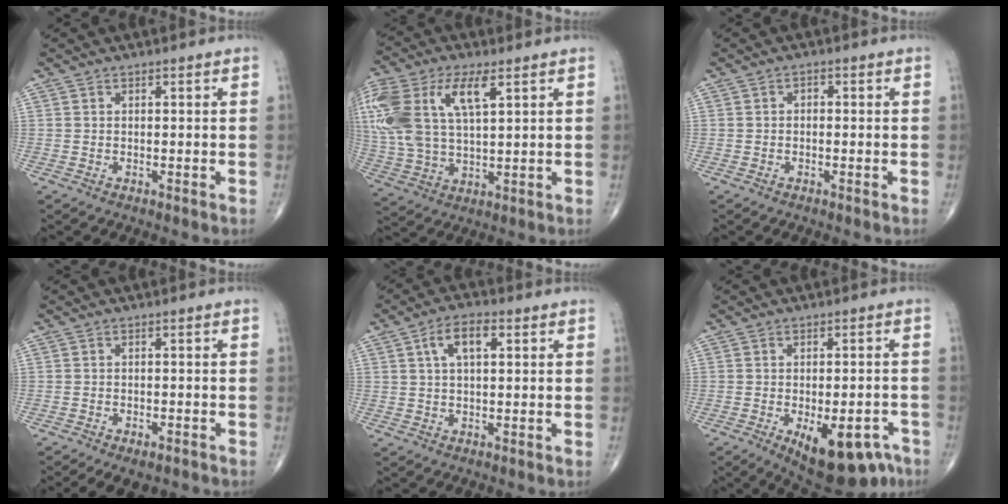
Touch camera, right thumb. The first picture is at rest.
{"total": 20.7, "force": [7.2, 10.1, 16.6], "torque": [-0.397, 0.012, 0.137]}
{"total": 1.1, "force": [-0.1, 0.8, 0.8], "torque": [-0.005, 0.005, -0.006]}
{"total": 5.3, "force": [-3.8, 2.5, 2.8], "torque": [-0.040, 0.014, -0.053]}
{"total": 6.3, "force": [2.0, 2.9, 5.2], "torque": [-0.096, 0.010, 0.034]}
{"total": 14.8, "force": [-7.4, 6.7, 10.9], "torque": [-0.106, 0.021, -0.088]}